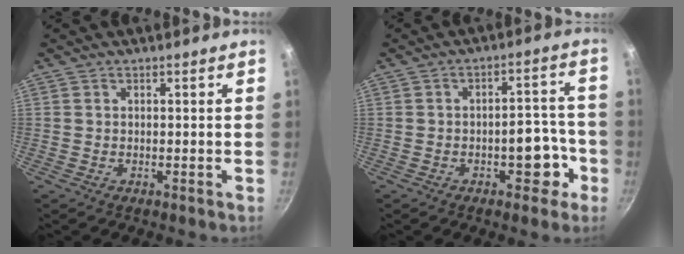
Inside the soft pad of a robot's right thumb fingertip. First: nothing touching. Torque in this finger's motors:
{"motor_torque": [1.25, 1.02, 1.18, -0.77, 0.28]}